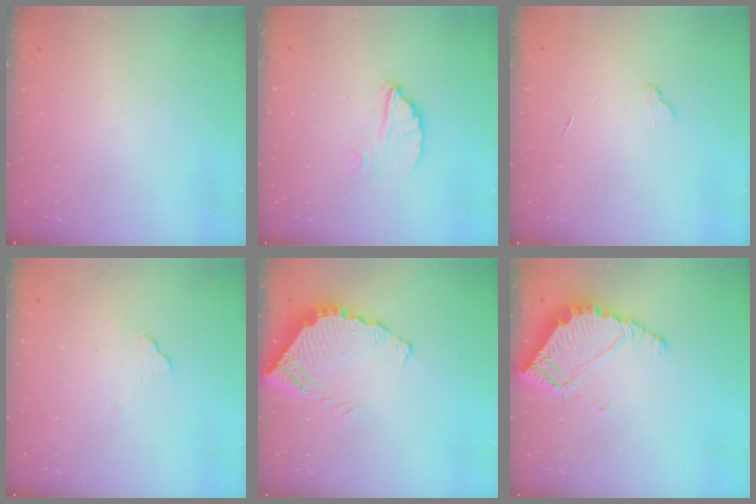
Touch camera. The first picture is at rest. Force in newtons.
{"total": 6.1, "press": 6.1, "slide": 0.5}
{"total": 4.0, "press": 4.0, "slide": 0.3}
{"total": 6.4, "press": 6.4, "slide": 0.4}
{"total": 4.8, "press": 4.8, "slide": 0.3}
{"total": 7.1, "press": 7.1, "slide": 0.3}